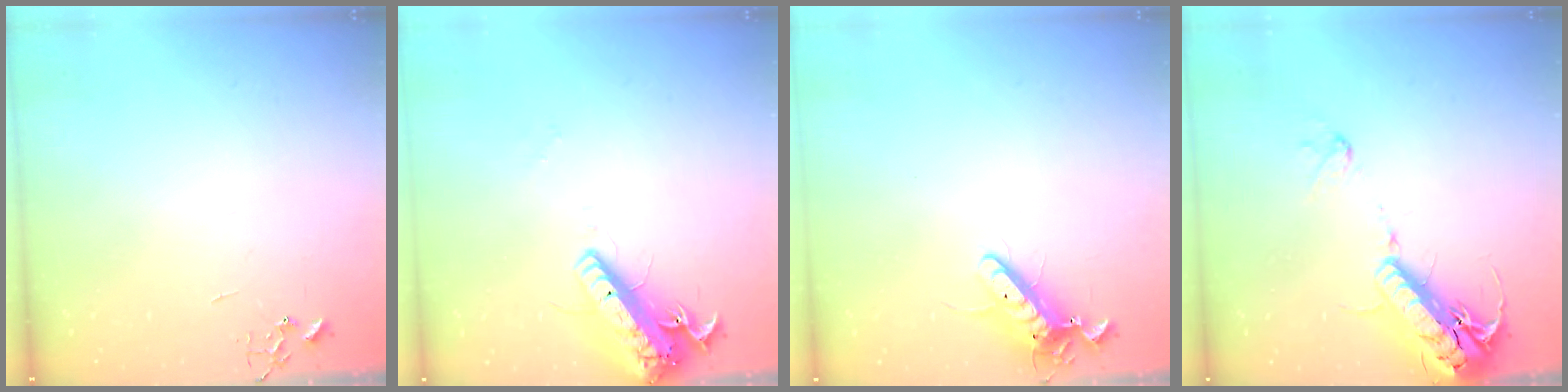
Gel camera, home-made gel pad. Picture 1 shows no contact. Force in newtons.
{"total": 17.2, "press": 16.8, "slide": 3.6}
{"total": 11.6, "press": 11.4, "slide": 2.2}
{"total": 19.9, "press": 19.5, "slide": 3.8}